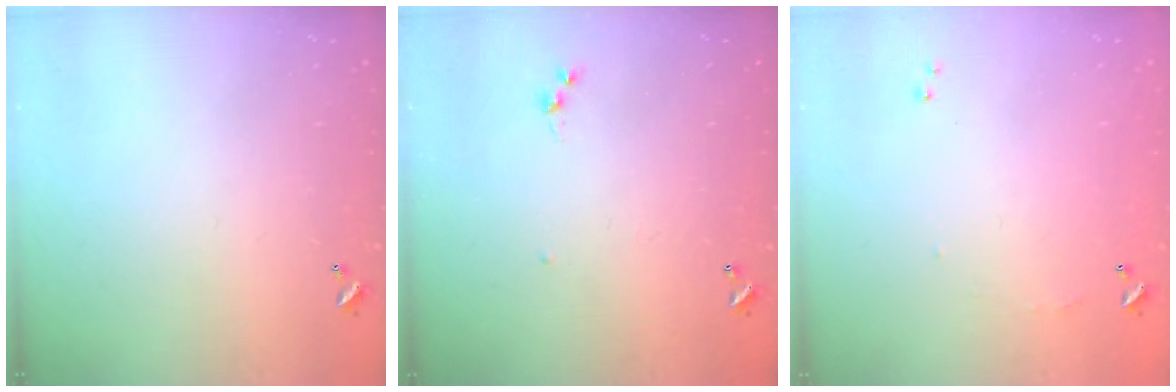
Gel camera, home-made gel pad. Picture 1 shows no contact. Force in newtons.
{"total": 6.0, "press": 6.0, "slide": 0.7}
{"total": 5.2, "press": 5.1, "slide": 0.6}